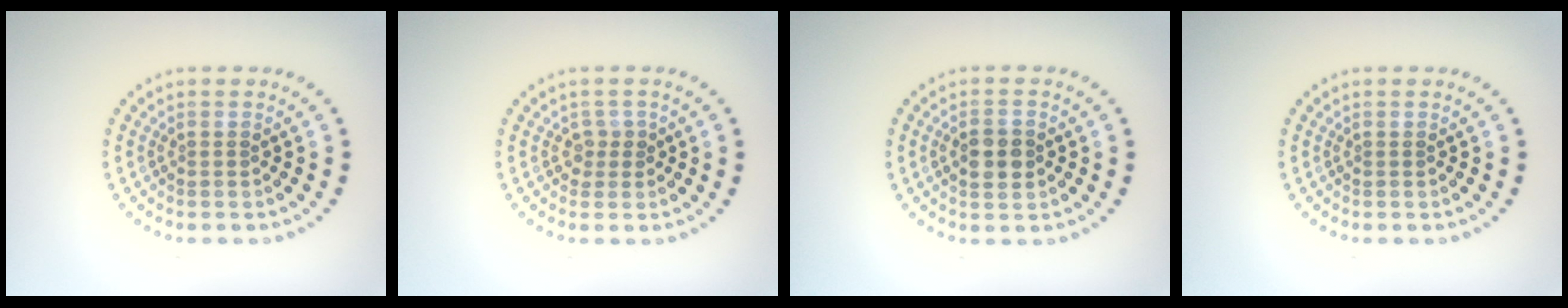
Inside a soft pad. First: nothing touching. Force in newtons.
{"total": 1.3, "press": 1.0, "slide": 0.9}
{"total": 2.6, "press": 2.6, "slide": 0.4}
{"total": 0.0}